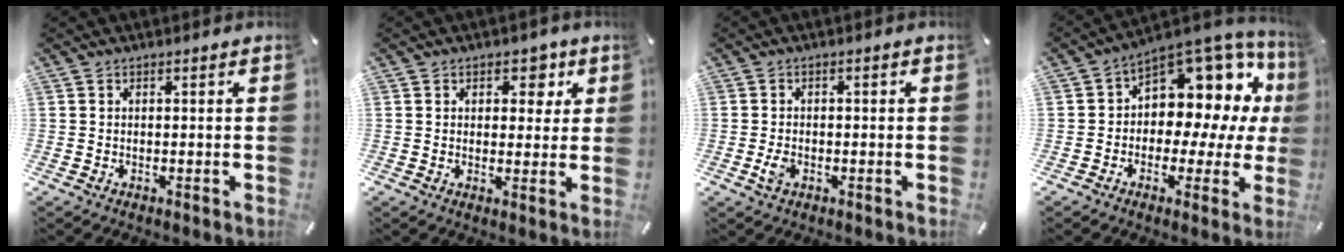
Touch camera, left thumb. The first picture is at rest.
{"total": 5.1, "force": [2.0, 4.0, 2.4], "torque": [-0.011, -0.006, 0.023]}
{"total": 2.7, "force": [-0.9, 1.7, 1.9], "torque": [-0.046, -0.003, -0.018]}
{"total": 10.6, "force": [3.9, 7.8, 6.0], "torque": [-0.080, -0.058, 0.067]}